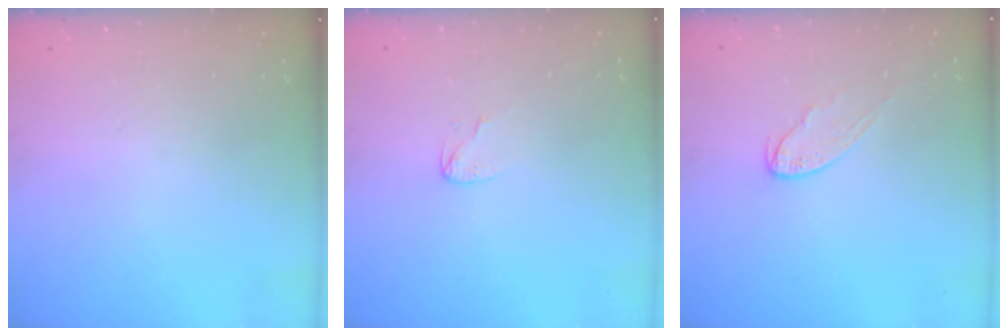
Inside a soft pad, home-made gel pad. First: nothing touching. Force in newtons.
{"total": 3.8, "press": 3.8, "slide": 0.2}
{"total": 6.5, "press": 6.5, "slide": 0.1}